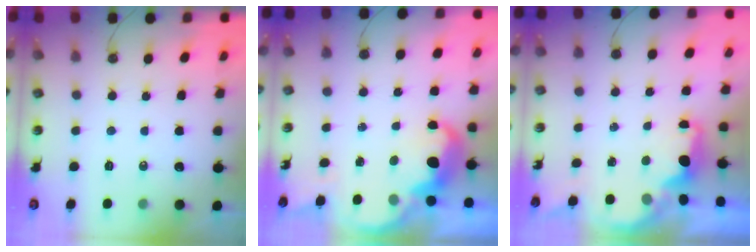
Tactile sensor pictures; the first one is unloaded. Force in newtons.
{"total": 6.9, "press": 6.9, "slide": 0.7}
{"total": 1.8, "press": 1.7, "slide": 0.5}